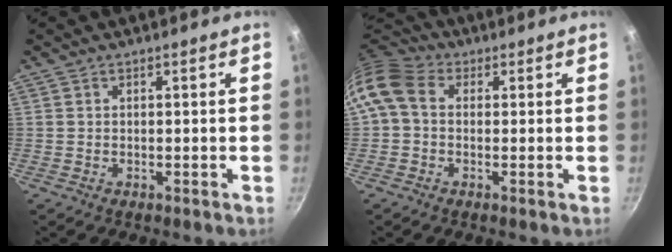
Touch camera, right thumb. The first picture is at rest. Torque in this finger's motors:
{"motor_torque": [0.40, 0.91, 1.15, -0.89, 0.61]}